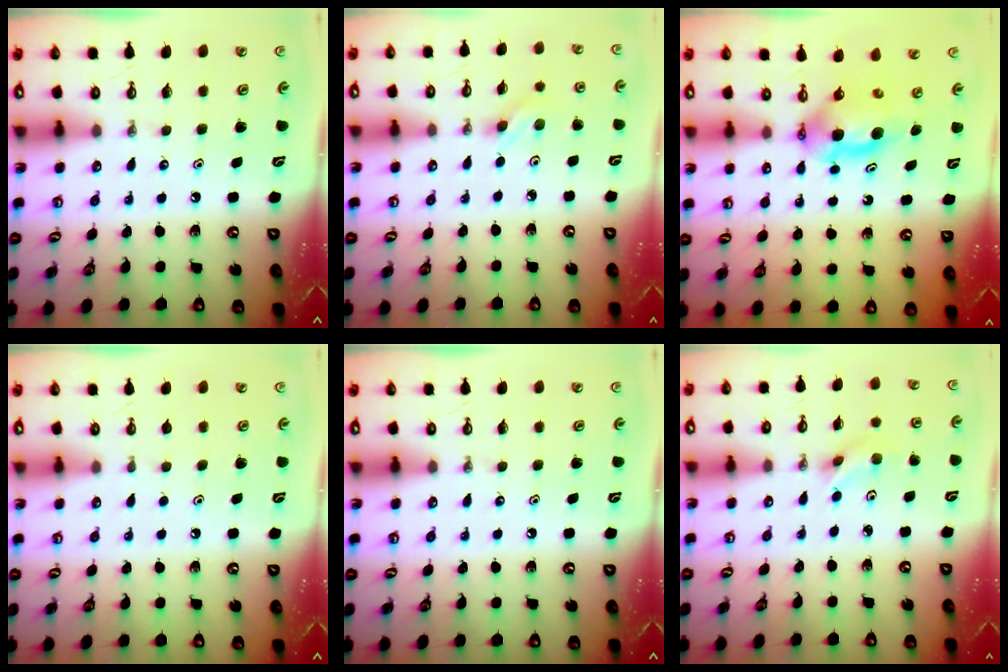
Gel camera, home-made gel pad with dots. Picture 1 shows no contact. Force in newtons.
{"total": 3.8, "press": 3.4, "slide": 1.6}
{"total": 6.6, "press": 6.0, "slide": 2.8}
{"total": 0.5, "press": 0.0, "slide": 0.5}
{"total": 0.0}
{"total": 2.9, "press": 2.7, "slide": 1.2}